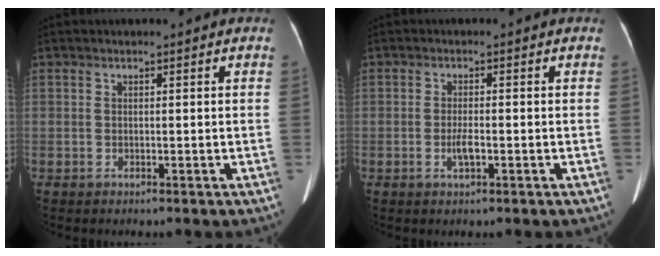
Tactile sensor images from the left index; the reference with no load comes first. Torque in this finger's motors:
{"motor_torque": [0.53, 0.12, 0.18, 0.05]}